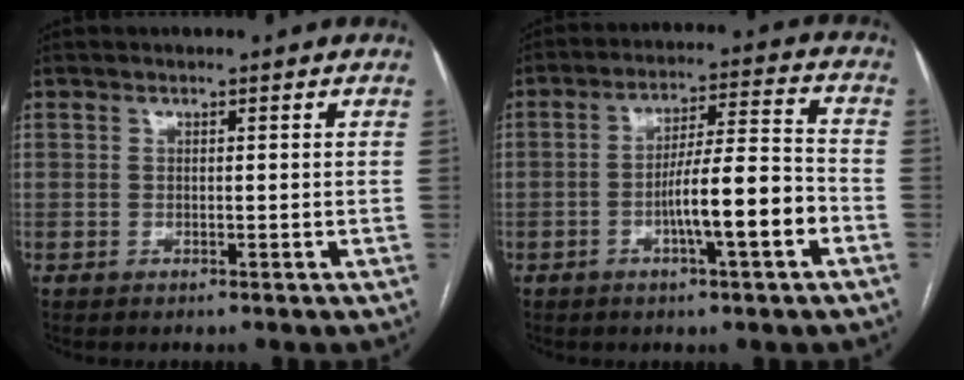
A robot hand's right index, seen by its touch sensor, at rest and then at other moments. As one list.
[{"total": 10.4, "force": [-3.8, 0.7, 9.6], "torque": [-0.162, 0.012, -0.061]}]